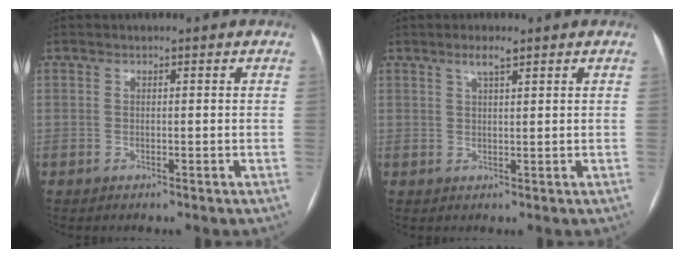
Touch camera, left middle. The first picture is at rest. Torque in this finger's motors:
{"motor_torque": [0.09, -0.14, 0.05, 0.00]}